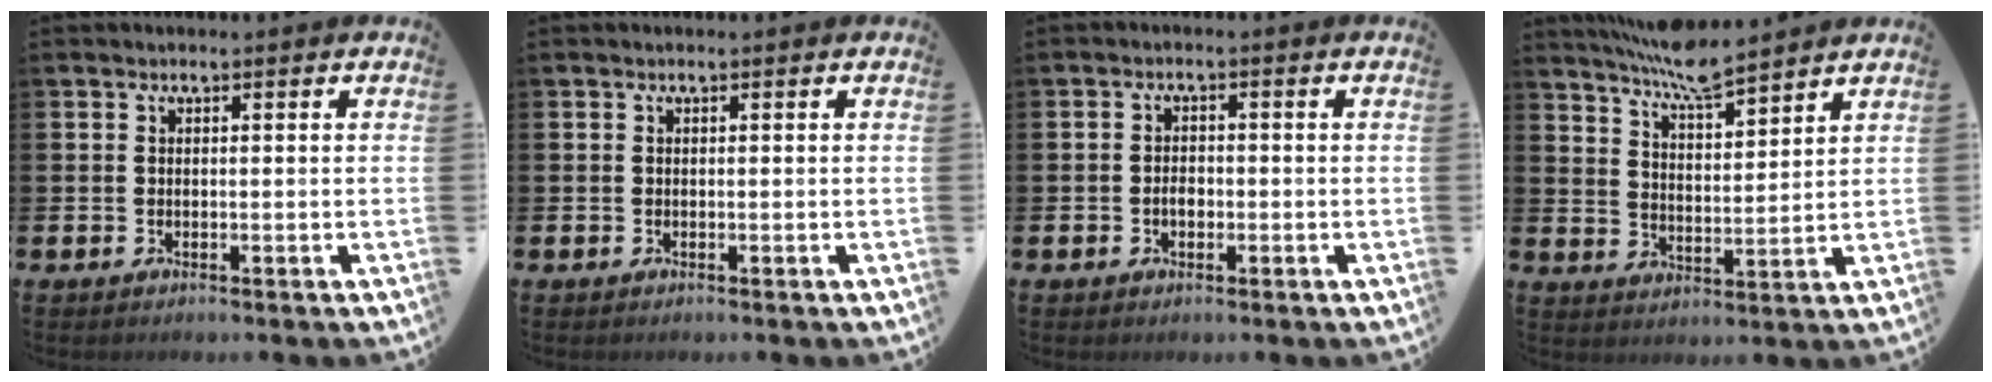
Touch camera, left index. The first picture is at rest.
{"total": 0.0}
{"total": 2.0, "force": [-0.5, 1.3, 1.4], "torque": [-0.017, 0.001, -0.013]}
{"total": 7.2, "force": [6.8, 0.5, 2.3], "torque": [-0.066, -0.038, 0.123]}